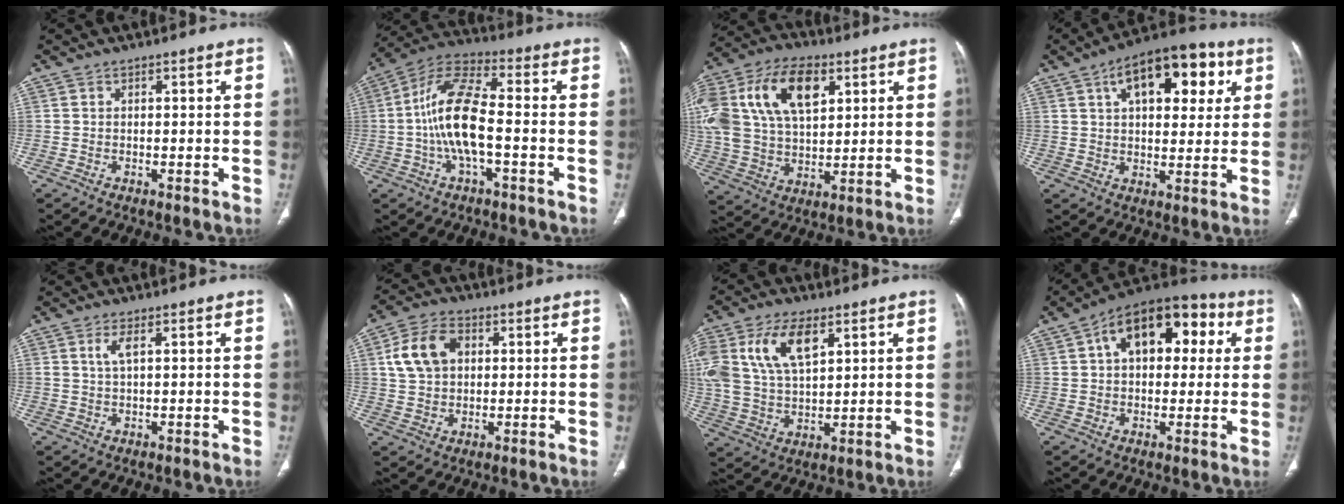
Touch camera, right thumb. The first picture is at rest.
{"total": 13.1, "force": [-1.8, 4.4, 12.2], "torque": [-0.258, 0.036, -0.040]}
{"total": 25.3, "force": [8.9, 15.4, 18.0], "torque": [-0.390, 0.029, 0.165]}
{"total": 17.2, "force": [6.6, 8.8, 13.2], "torque": [-0.148, 0.002, 0.094]}
{"total": 2.6, "force": [1.0, 0.9, 2.2], "torque": [-0.054, 0.001, 0.026]}
{"total": 9.9, "force": [2.5, 7.0, 6.5], "torque": [-0.113, 0.010, 0.044]}
{"total": 15.3, "force": [6.3, 8.3, 11.2], "torque": [-0.226, -0.009, 0.125]}
{"total": 17.6, "force": [4.8, 10.4, 13.4], "torque": [-0.151, 0.028, 0.061]}